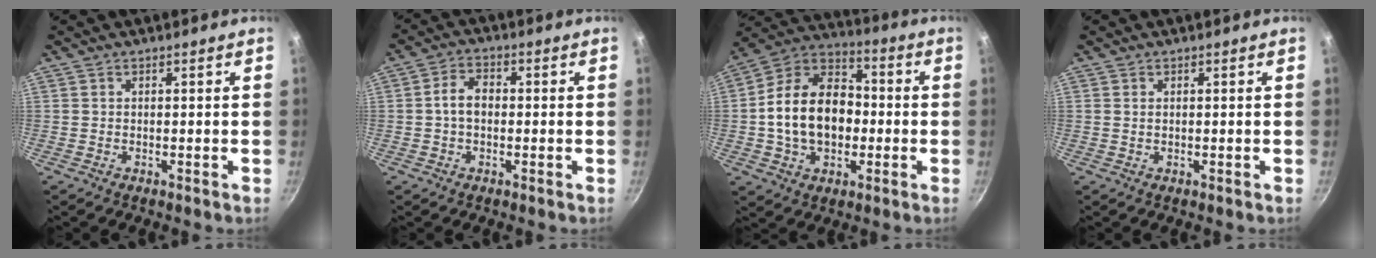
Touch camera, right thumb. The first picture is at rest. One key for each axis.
{"total": 4.9, "fx": -0.3, "fy": 3.4, "fz": 3.5, "tx": -0.054, "ty": 0.018, "tz": -0.012}
{"total": 17.8, "fx": -1.3, "fy": 12.7, "fz": 12.4, "tx": -0.185, "ty": 0.038, "tz": -0.034}
{"total": 0.6, "fx": 0.2, "fy": 0.4, "fz": 0.5, "tx": -0.008, "ty": 0.001, "tz": 0.003}